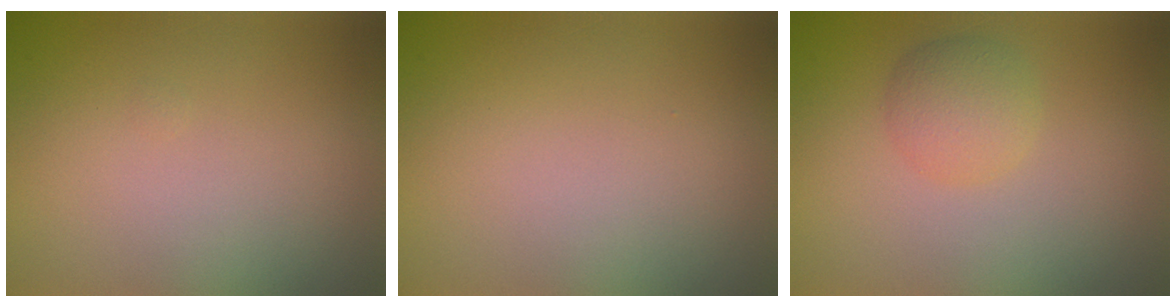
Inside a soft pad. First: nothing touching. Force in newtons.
{"total": 0.0}
{"total": 2.6, "press": 2.6, "slide": 0.1}